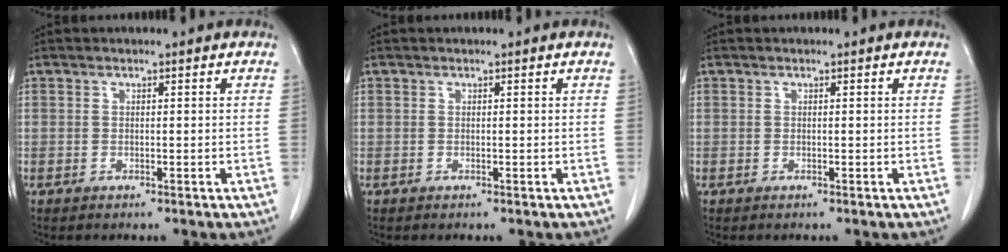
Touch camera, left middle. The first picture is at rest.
{"total": 0.0}
{"total": 0.0}